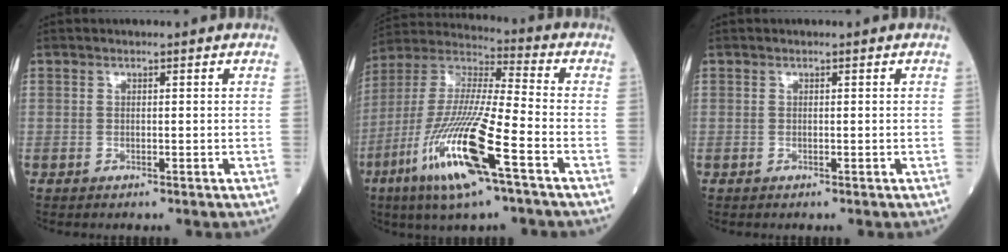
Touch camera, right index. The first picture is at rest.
{"total": 18.4, "force": [-8.4, 1.4, 16.3], "torque": [-0.360, -0.035, -0.164]}
{"total": 0.0}